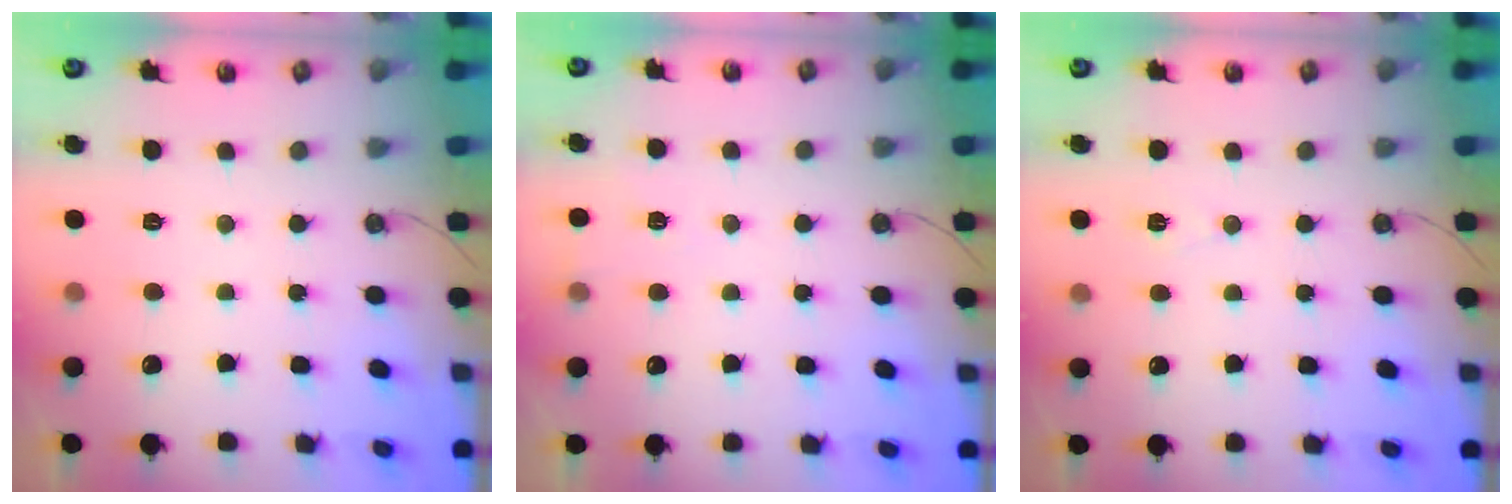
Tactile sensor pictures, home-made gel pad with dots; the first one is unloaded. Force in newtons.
{"total": 5.3, "press": 3.6, "slide": 4.0}
{"total": 5.7, "press": 3.5, "slide": 4.4}